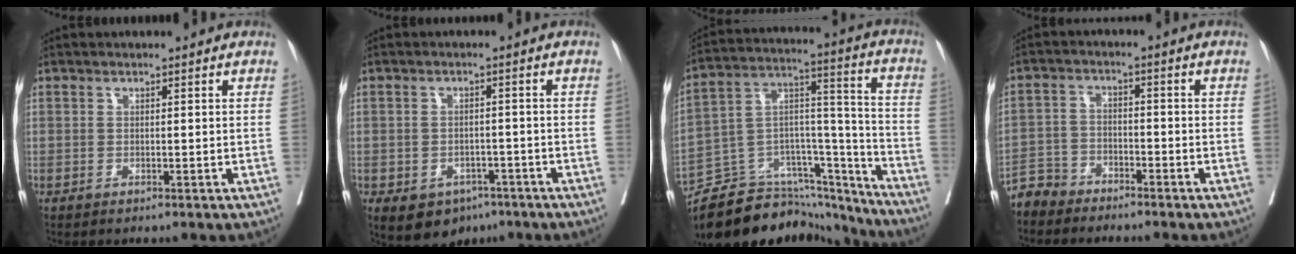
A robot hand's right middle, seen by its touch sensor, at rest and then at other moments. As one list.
[{"total": 8.6, "force": [-4.9, 6.2, 3.4], "torque": [-0.061, 0.007, -0.064]}, {"total": 22.6, "force": [-20.7, 7.3, 5.4], "torque": [-0.096, 0.054, -0.319]}, {"total": 4.4, "force": [-4.1, 1.6, -0.3], "torque": [0.006, -0.003, -0.086]}]